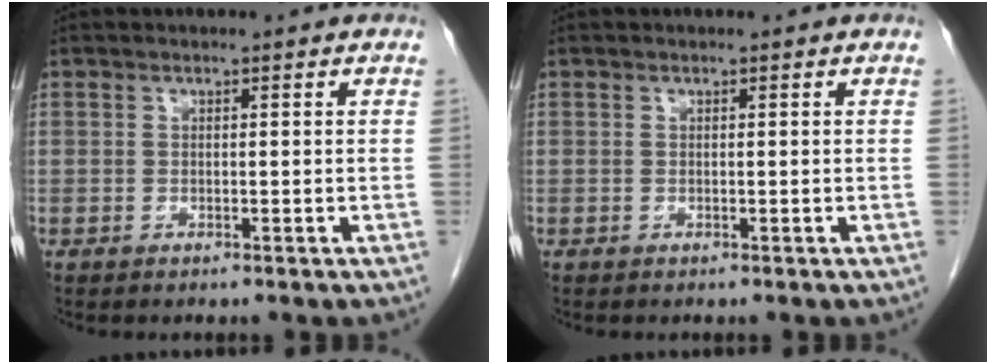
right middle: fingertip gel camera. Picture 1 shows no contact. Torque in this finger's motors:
{"motor_torque": [0.00, 0.00, 0.00, 0.00]}